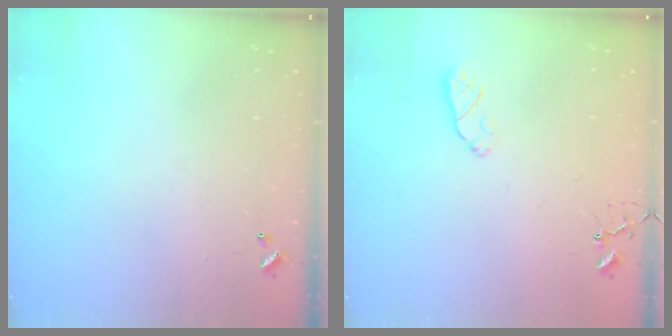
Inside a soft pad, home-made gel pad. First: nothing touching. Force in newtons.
{"total": 5.2, "press": 5.2, "slide": 0.7}